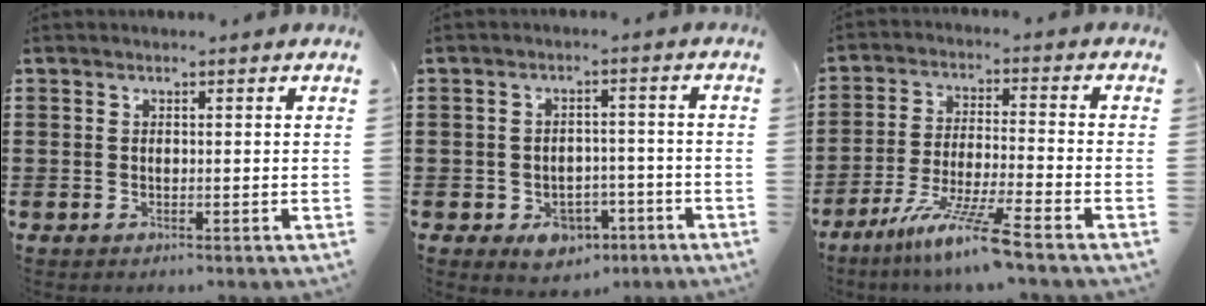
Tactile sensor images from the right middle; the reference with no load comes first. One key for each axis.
{"total": 4.1, "fx": -2.8, "fy": 2.6, "fz": 1.6, "tx": -0.031, "ty": 0.007, "tz": -0.052}
{"total": 9.2, "fx": -7.0, "fy": -0.5, "fz": 5.9, "tx": -0.118, "ty": -0.015, "tz": -0.135}